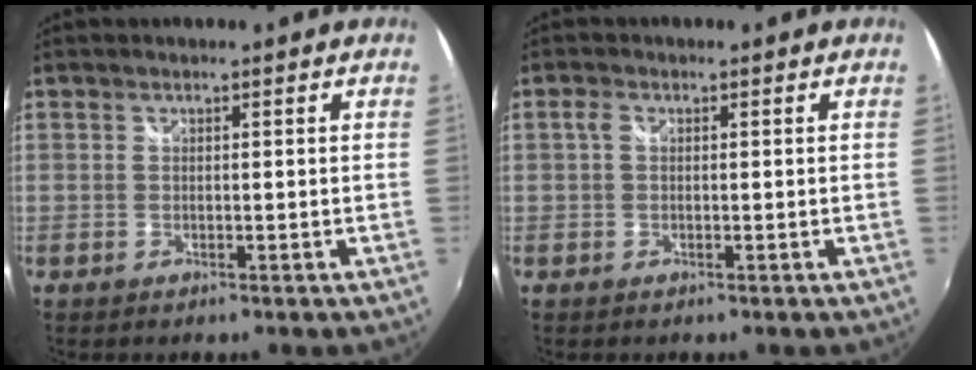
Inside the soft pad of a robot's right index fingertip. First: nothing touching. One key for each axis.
{"total": 1.2, "fx": 0.2, "fy": 0.9, "fz": 0.9, "tx": -0.017, "ty": 0.004, "tz": -0.001}